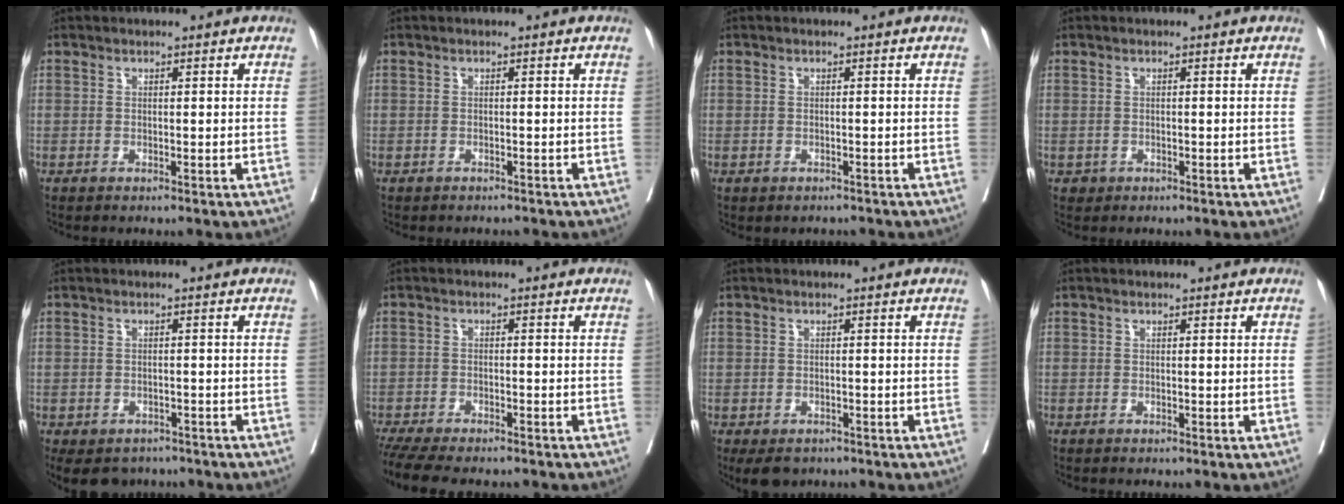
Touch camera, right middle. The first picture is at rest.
{"total": 2.1, "force": [-1.9, 1.0, 0.2], "torque": [-0.006, 0.000, -0.028]}
{"total": 1.8, "force": [-1.5, 1.0, 0.1], "torque": [0.000, 0.001, -0.022]}
{"total": 0.8, "force": [-0.3, 0.7, 0.1], "torque": [-0.002, 0.003, -0.002]}
{"total": 7.9, "force": [-6.1, 4.7, 1.9], "torque": [-0.035, -0.001, -0.078]}
{"total": 11.4, "force": [-9.8, 2.3, 5.2], "torque": [-0.088, -0.013, -0.146]}
{"total": 4.5, "force": [-3.3, 2.6, 1.7], "torque": [-0.017, -0.002, -0.046]}
{"total": 0.0}